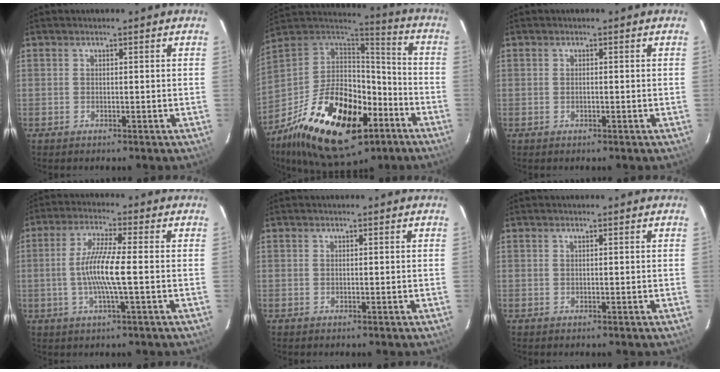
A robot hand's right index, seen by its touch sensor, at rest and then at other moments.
{"total": 29.5, "force": [-14.3, 14.8, 21.0], "torque": [-0.399, -0.015, -0.223]}
{"total": 0.6, "force": [-0.2, 0.3, 0.5], "torque": [-0.010, 0.002, -0.004]}
{"total": 8.3, "force": [-1.2, 0.0, 8.2], "torque": [-0.163, -0.001, -0.025]}
{"total": 0.0}
{"total": 0.0}